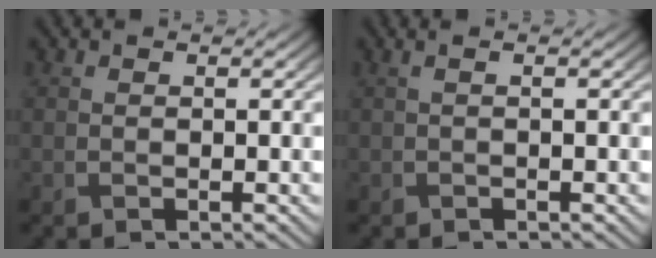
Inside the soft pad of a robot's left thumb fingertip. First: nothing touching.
{"total": 0.8, "force": [0.1, 0.3, 0.7], "torque": [-0.009, 0.004, -0.003]}